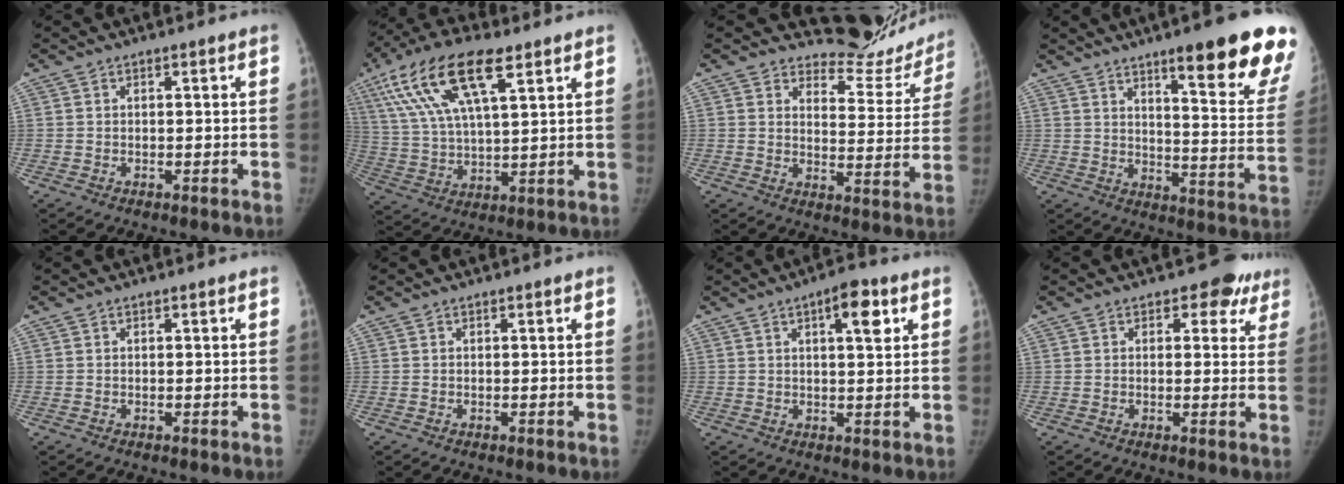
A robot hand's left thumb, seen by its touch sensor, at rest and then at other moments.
{"total": 18.4, "force": [9.0, 6.7, 14.6], "torque": [-0.284, -0.001, 0.167]}
{"total": 14.2, "force": [13.5, 4.4, 1.0], "torque": [0.039, -0.133, 0.152]}
{"total": 20.8, "force": [13.3, 3.0, 15.7], "torque": [-0.179, -0.072, 0.177]}
{"total": 0.0}
{"total": 0.0}
{"total": 6.3, "force": [2.7, 2.2, 5.3], "torque": [-0.063, -0.007, 0.034]}
{"total": 5.8, "force": [3.6, 3.9, 2.3], "torque": [0.014, -0.013, 0.031]}